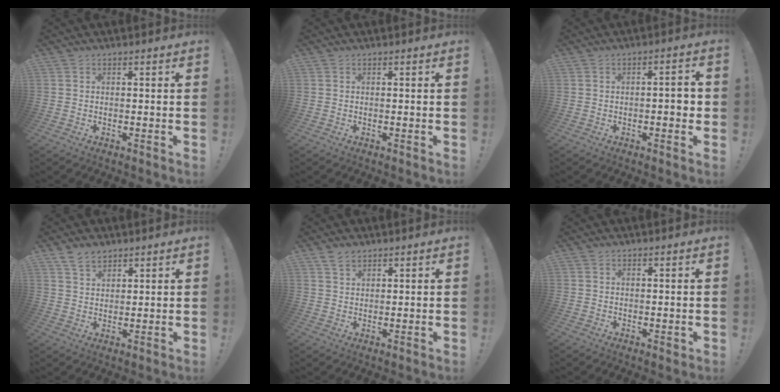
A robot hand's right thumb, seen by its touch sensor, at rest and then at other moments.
{"total": 0.0}
{"total": 4.2, "force": [-1.0, 1.3, 3.9], "torque": [-0.057, 0.009, -0.018]}
{"total": 5.0, "force": [3.9, 2.6, 1.8], "torque": [-0.031, -0.020, 0.073]}
{"total": 3.0, "force": [2.3, 1.5, 1.3], "torque": [-0.013, -0.013, 0.040]}
{"total": 0.8, "force": [0.3, 0.6, 0.5], "torque": [-0.003, -0.001, 0.004]}